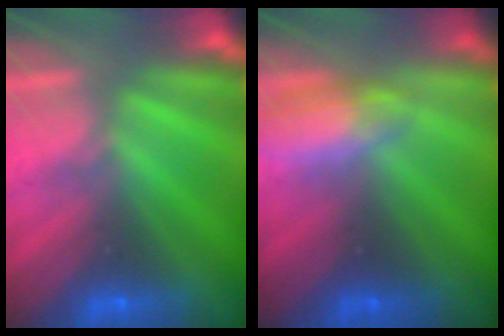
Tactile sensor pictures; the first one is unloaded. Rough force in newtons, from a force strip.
{"total": 2.7}